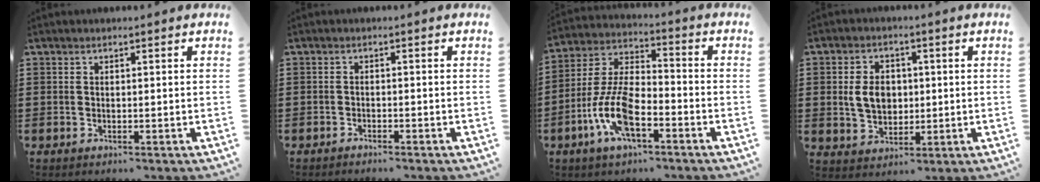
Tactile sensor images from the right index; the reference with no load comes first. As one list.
[{"total": 1.0, "force": [-1.0, 0.0, 0.1], "torque": [-0.003, 0.001, -0.020]}, {"total": 10.0, "force": [-4.2, 4.2, 8.0], "torque": [-0.195, -0.005, -0.085]}, {"total": 5.9, "force": [0.3, 4.3, 4.0], "torque": [-0.092, 0.007, -0.002]}]